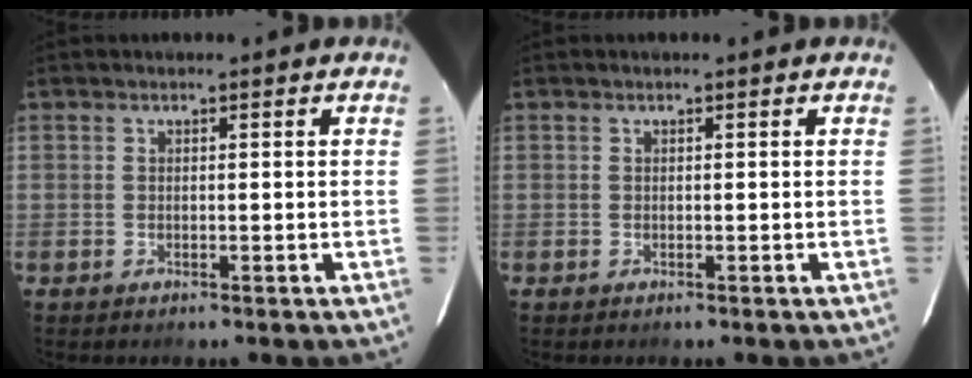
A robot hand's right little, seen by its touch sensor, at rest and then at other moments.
{"total": 0.0}